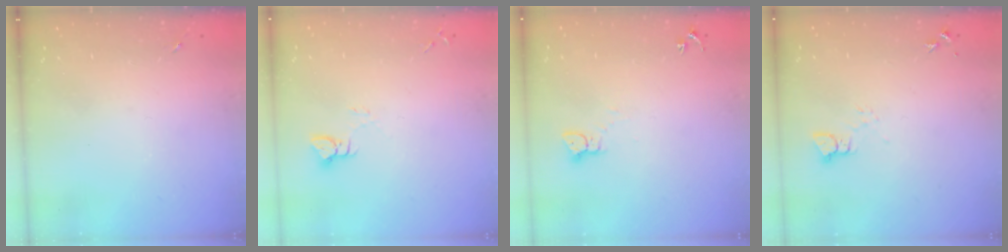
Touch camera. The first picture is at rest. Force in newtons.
{"total": 2.9, "press": 2.9, "slide": 0.2}
{"total": 2.3, "press": 2.3, "slide": 0.2}
{"total": 2.5, "press": 2.5, "slide": 0.1}